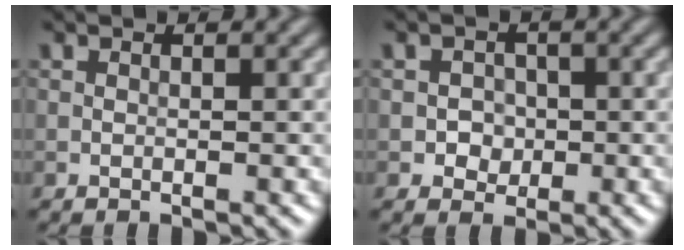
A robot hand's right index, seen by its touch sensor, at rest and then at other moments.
{"total": 1.8, "force": [-0.3, 1.7, 0.5], "torque": [0.007, -0.002, -0.010]}